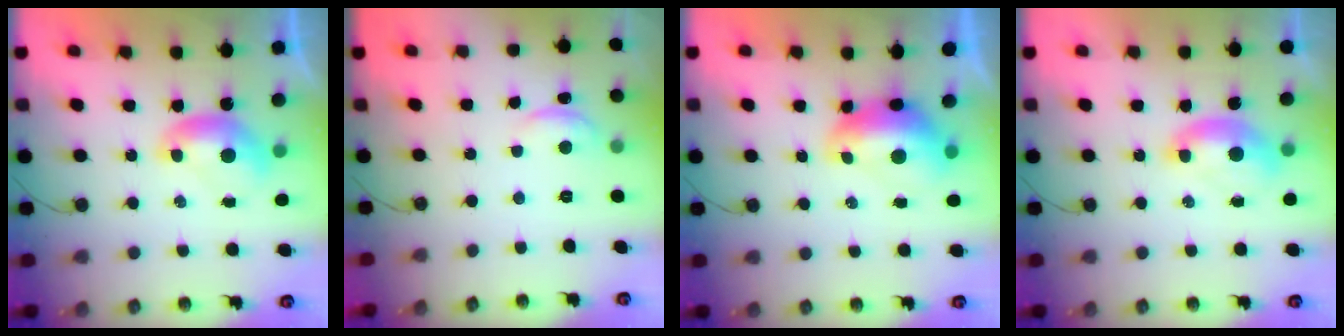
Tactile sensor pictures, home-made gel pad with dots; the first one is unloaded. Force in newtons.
{"total": 0.6, "press": 0.2, "slide": 0.6}
{"total": 2.8, "press": 2.7, "slide": 0.7}
{"total": 1.6, "press": 1.5, "slide": 0.6}